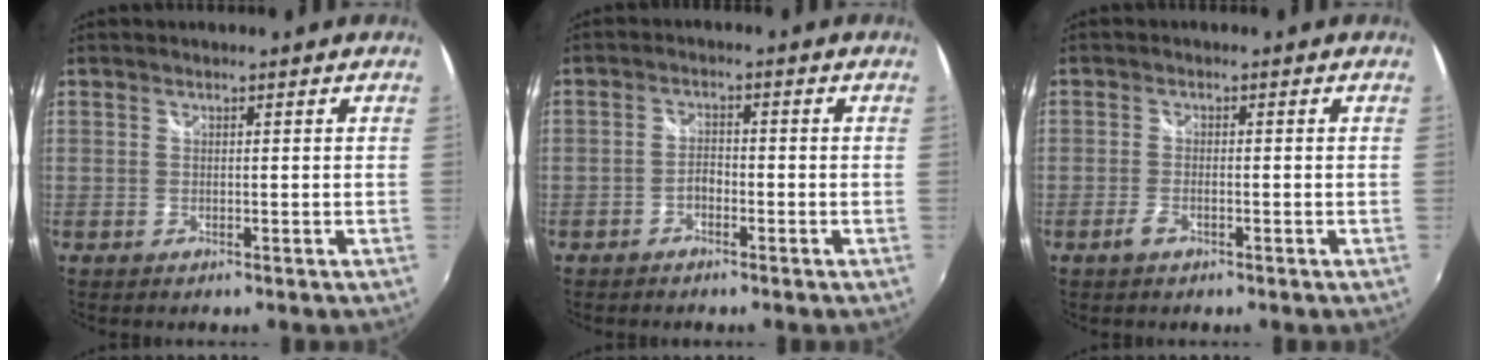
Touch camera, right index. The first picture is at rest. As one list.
[{"total": 2.2, "force": [-1.7, 1.0, 1.1], "torque": [-0.026, 0.006, -0.031]}, {"total": 2.2, "force": [-1.5, 0.7, 1.4], "torque": [-0.038, -0.002, -0.030]}]